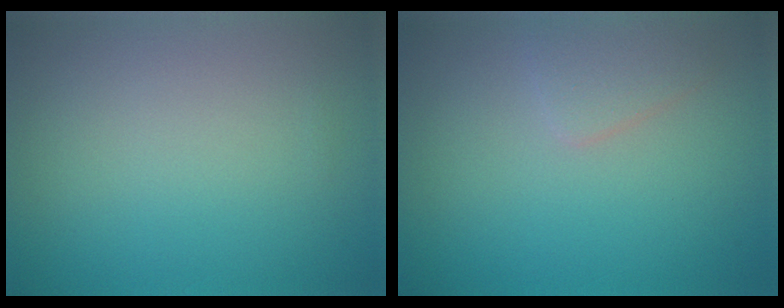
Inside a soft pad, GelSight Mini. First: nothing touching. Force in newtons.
{"total": 1.6, "press": 1.6, "slide": 0.0}